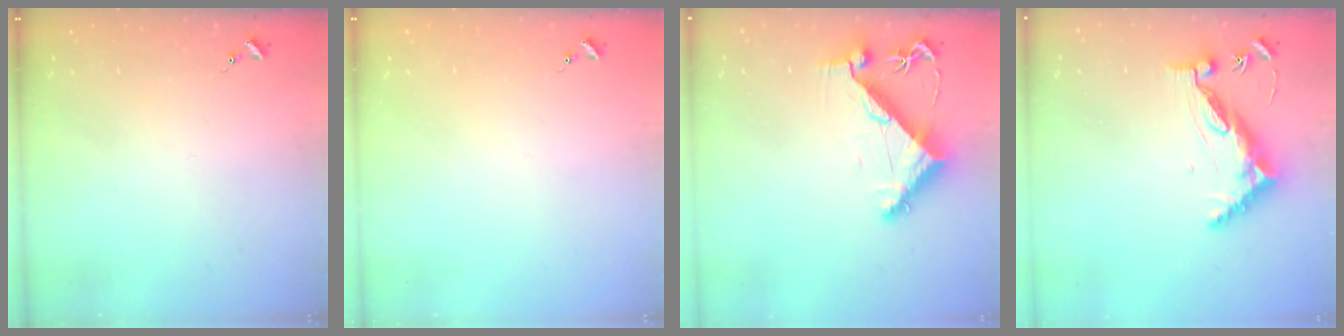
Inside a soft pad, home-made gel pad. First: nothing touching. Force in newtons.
{"total": 0.0}
{"total": 7.9, "press": 7.8, "slide": 1.0}
{"total": 12.1, "press": 12.0, "slide": 1.2}